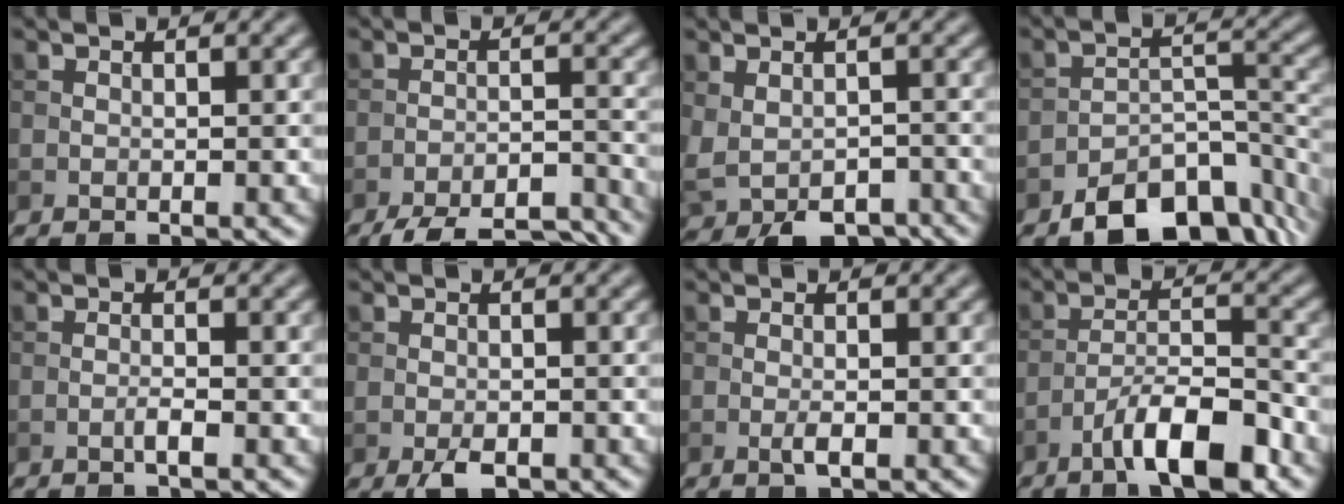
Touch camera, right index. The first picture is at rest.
{"total": 9.4, "force": [-8.4, 2.0, 3.7], "torque": [-0.058, -0.014, -0.119]}
{"total": 5.3, "force": [-3.0, 3.1, 3.1], "torque": [-0.050, -0.027, -0.031]}
{"total": 8.9, "force": [-6.2, 4.3, 4.6], "torque": [-0.059, -0.015, -0.105]}
{"total": 1.1, "force": [-0.5, 0.1, 1.0], "torque": [-0.018, 0.002, -0.012]}
{"total": 2.4, "force": [-1.2, 1.2, 1.7], "torque": [-0.034, -0.006, -0.020]}
{"total": 1.2, "force": [-0.4, 0.3, 1.1], "torque": [-0.024, -0.003, -0.009]}
{"total": 7.0, "force": [-4.4, 1.8, 5.2], "torque": [-0.084, 0.011, -0.077]}